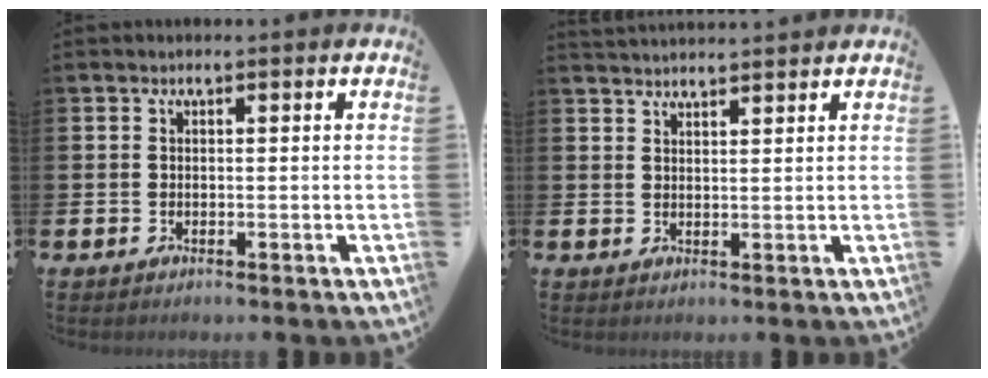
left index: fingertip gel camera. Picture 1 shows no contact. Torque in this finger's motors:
{"motor_torque": [0.58, -1.11, -0.06, 0.00]}